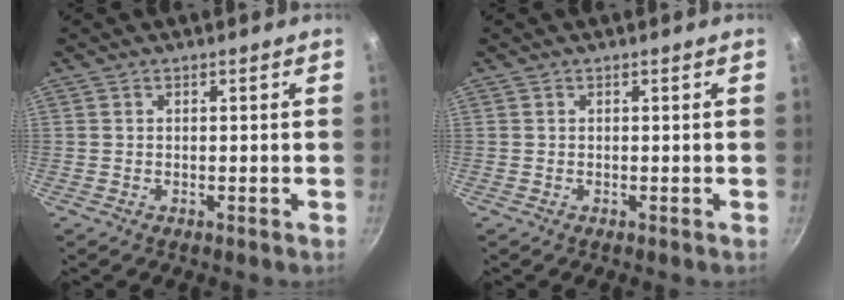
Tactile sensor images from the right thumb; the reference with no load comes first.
{"total": 0.0}